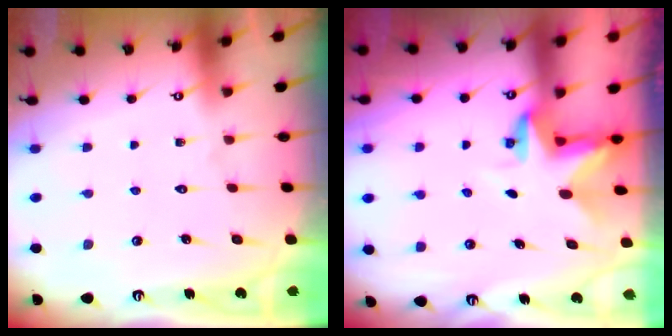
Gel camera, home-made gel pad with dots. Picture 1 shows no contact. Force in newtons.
{"total": 2.9, "press": 2.9, "slide": 0.2}